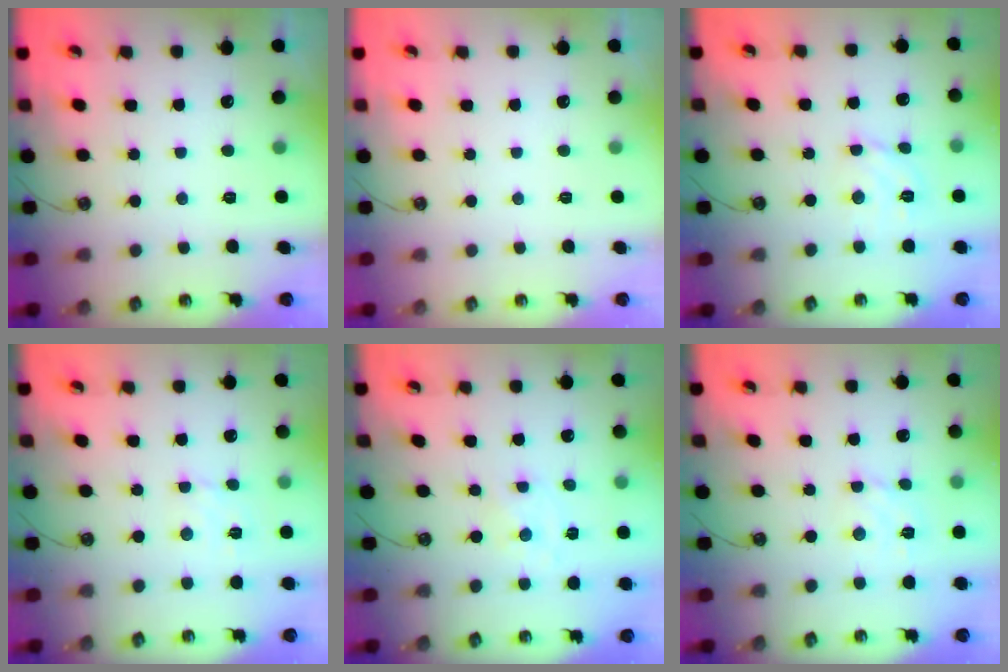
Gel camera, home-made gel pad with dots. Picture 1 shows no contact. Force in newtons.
{"total": 0.0}
{"total": 7.2, "press": 7.1, "slide": 0.8}
{"total": 2.9, "press": 2.8, "slide": 0.6}
{"total": 0.0}
{"total": 3.1, "press": 3.0, "slide": 0.7}